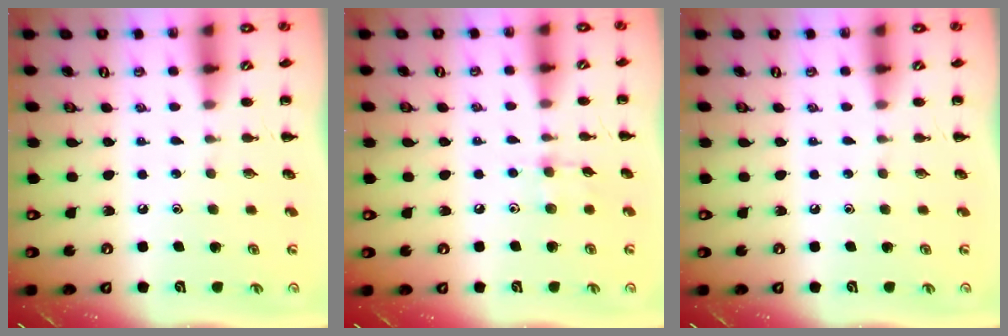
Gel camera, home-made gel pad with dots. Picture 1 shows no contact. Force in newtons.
{"total": 4.0, "press": 3.7, "slide": 1.4}
{"total": 0.0}